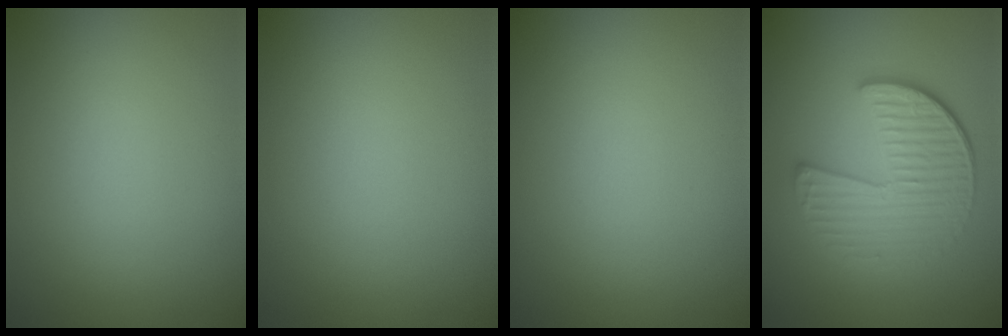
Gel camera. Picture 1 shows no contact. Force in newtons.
{"total": 0.0}
{"total": 0.0}
{"total": 5.4, "press": 4.1, "slide": 3.6}